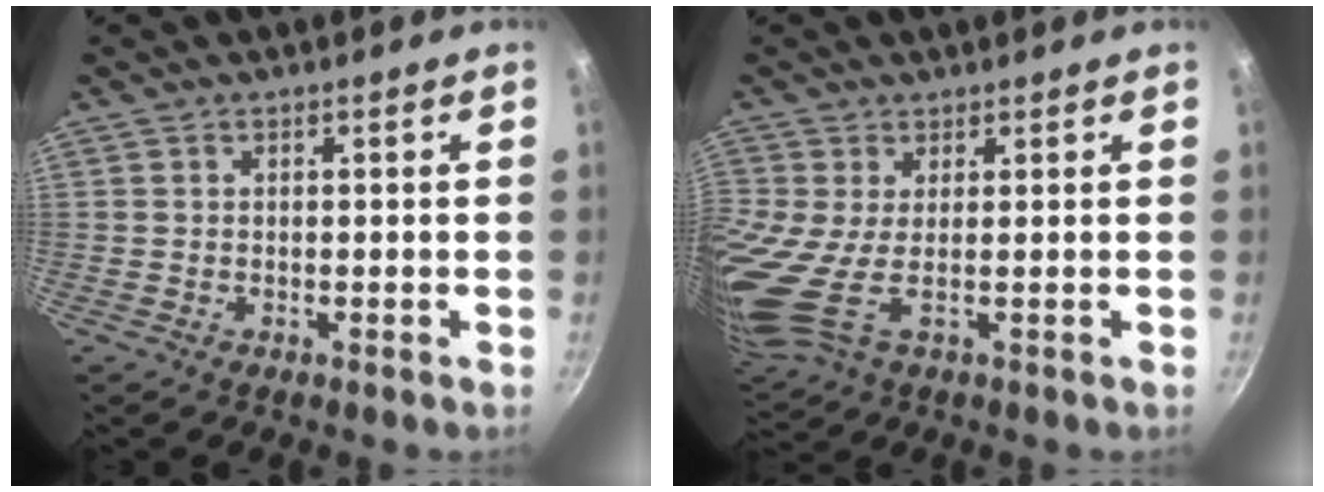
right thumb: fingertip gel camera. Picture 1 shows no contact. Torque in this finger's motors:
{"motor_torque": [-0.98, 2.38, 2.65, -0.12, 0.36]}